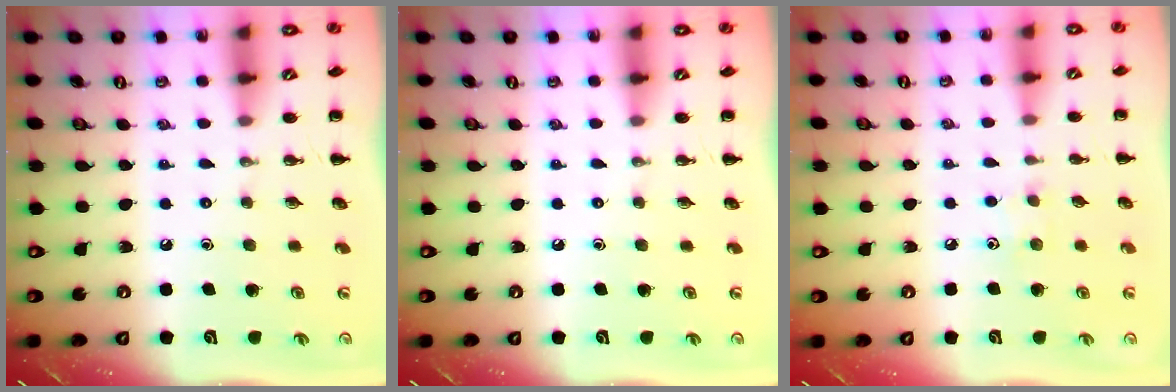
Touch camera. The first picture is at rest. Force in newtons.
{"total": 0.0}
{"total": 5.1, "press": 4.9, "slide": 1.3}